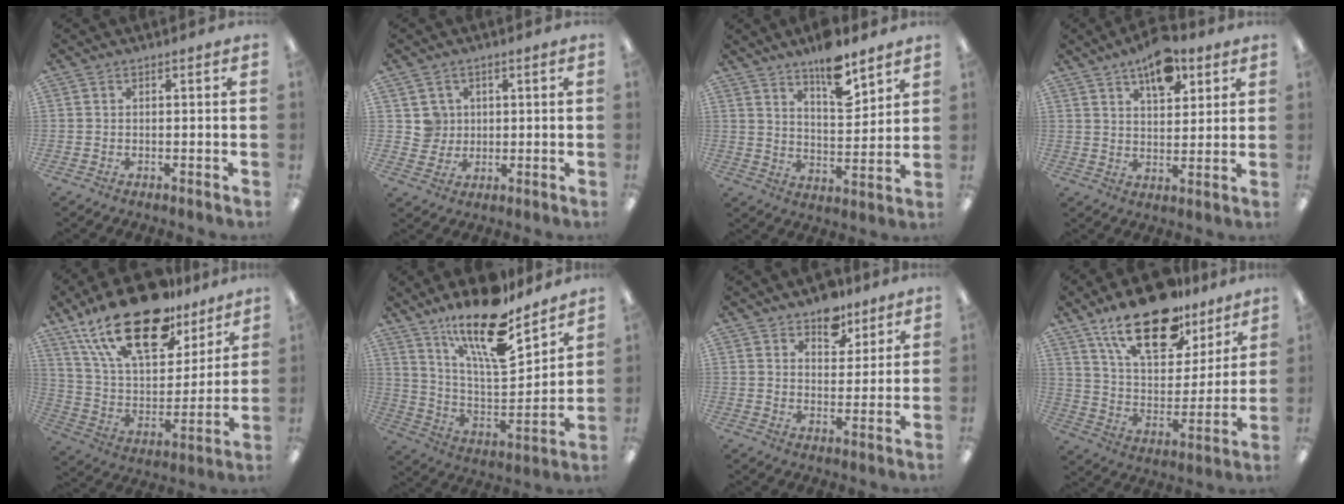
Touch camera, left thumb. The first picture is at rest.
{"total": 4.1, "force": [1.3, 3.9, 0.0], "torque": [-0.001, 0.002, 0.021]}
{"total": 11.6, "force": [9.0, 3.8, 6.2], "torque": [-0.089, -0.058, 0.155]}
{"total": 10.7, "force": [6.9, 5.3, 6.2], "torque": [-0.082, -0.031, 0.116]}
{"total": 25.0, "force": [16.6, 11.3, 14.9], "torque": [-0.283, -0.093, 0.288]}
{"total": 20.1, "force": [15.0, 5.8, 12.0], "torque": [-0.220, -0.095, 0.256]}
{"total": 8.4, "force": [6.4, 4.8, 2.5], "torque": [-0.017, -0.041, 0.111]}
{"total": 21.7, "force": [14.8, 10.0, 12.4], "torque": [-0.205, -0.078, 0.258]}